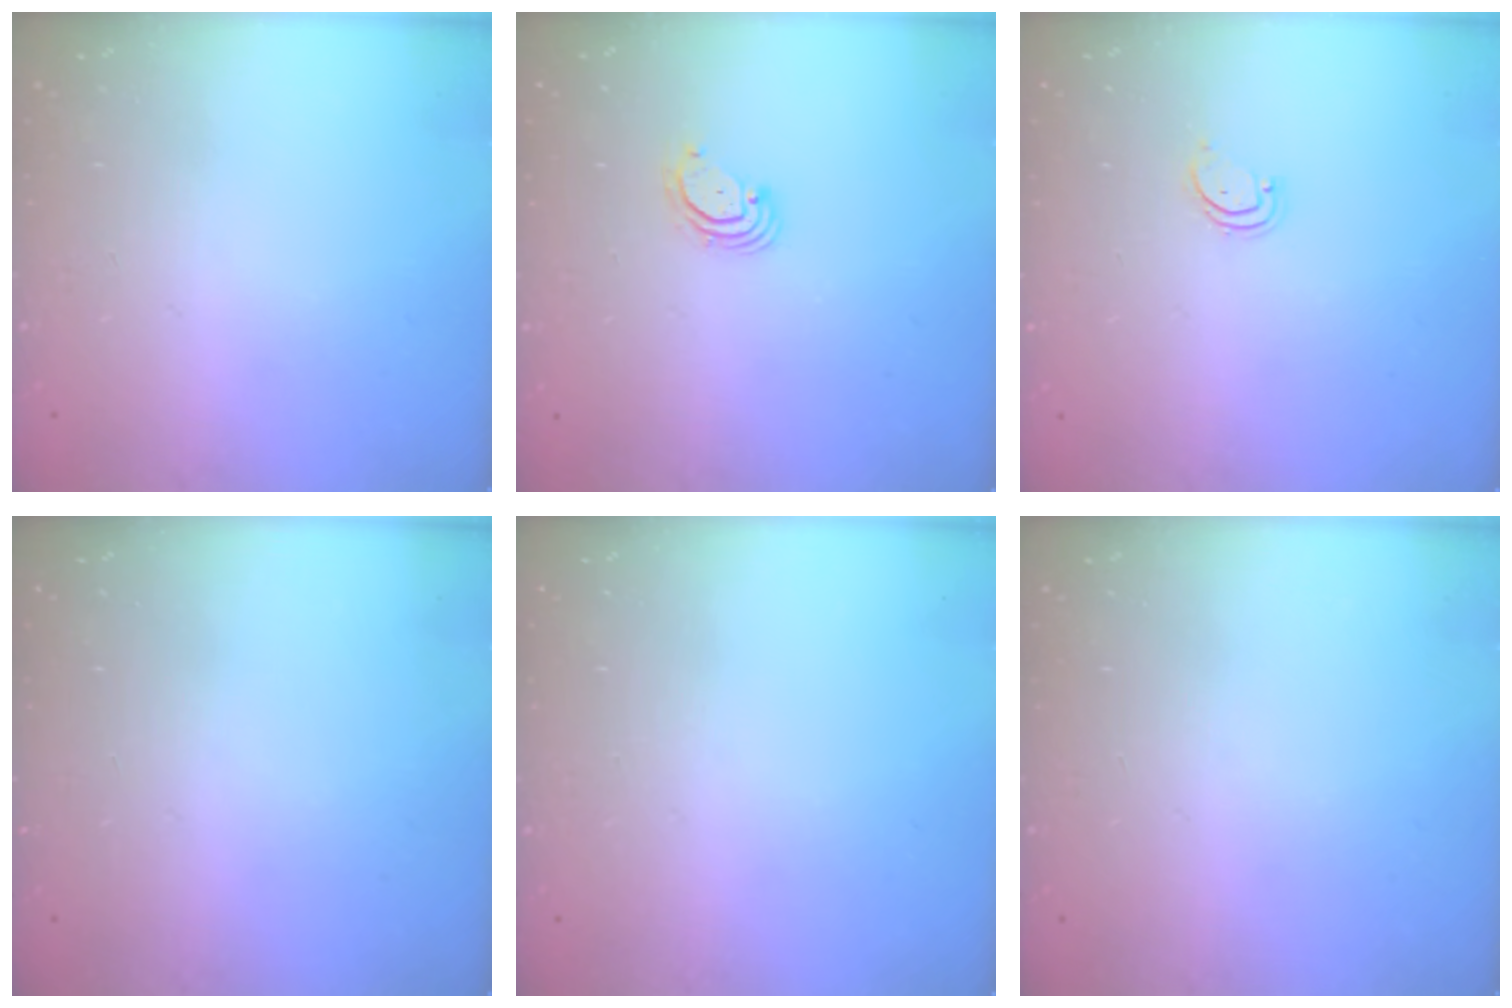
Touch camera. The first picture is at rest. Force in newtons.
{"total": 3.0, "press": 3.0, "slide": 0.3}
{"total": 1.9, "press": 1.9, "slide": 0.2}
{"total": 0.0}
{"total": 0.0}
{"total": 0.0}